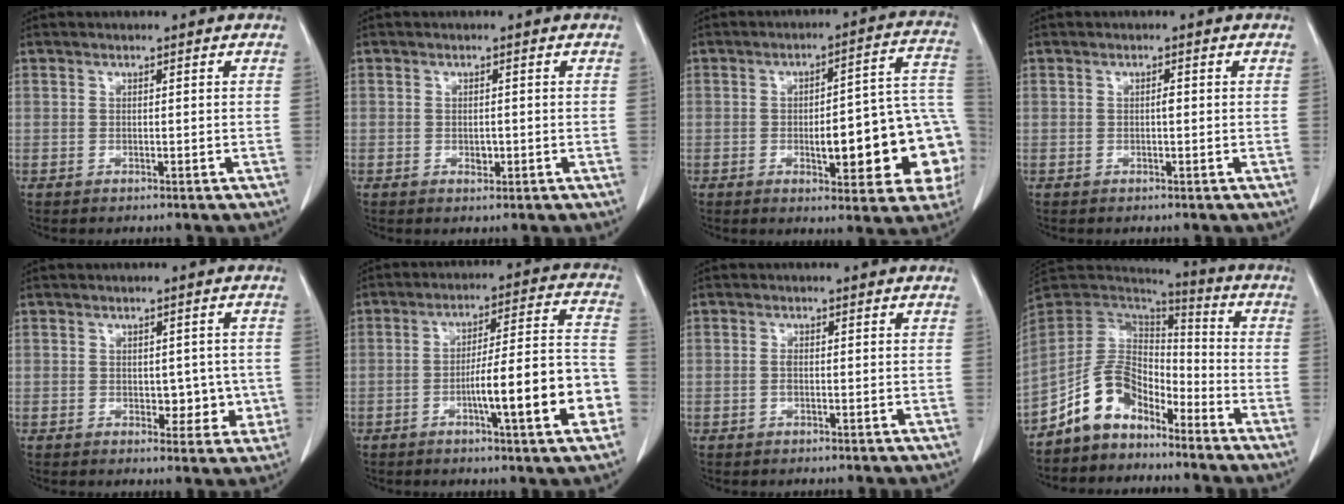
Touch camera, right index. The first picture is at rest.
{"total": 1.3, "force": [-0.3, 0.9, 0.9], "torque": [-0.013, 0.001, 0.001]}
{"total": 18.3, "force": [-4.0, 4.8, 17.2], "torque": [-0.137, 0.048, -0.033]}
{"total": 0.8, "force": [-0.1, 0.2, 0.7], "torque": [-0.012, 0.001, -0.001]}
{"total": 4.1, "force": [-0.4, 2.8, 3.0], "torque": [-0.020, 0.007, 0.003]}
{"total": 14.4, "force": [-4.8, 1.1, 13.6], "torque": [-0.192, 0.017, -0.068]}
{"total": 0.7, "force": [-0.1, 0.3, 0.7], "torque": [-0.012, 0.003, -0.002]}
{"total": 10.2, "force": [-7.2, 5.7, 4.6], "torque": [-0.094, 0.039, -0.142]}